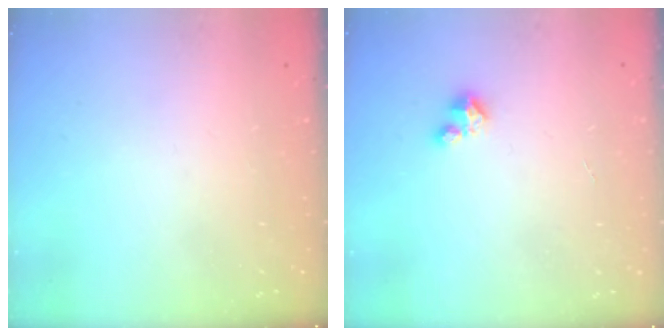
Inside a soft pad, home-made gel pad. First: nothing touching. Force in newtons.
{"total": 1.7, "press": 1.6, "slide": 0.2}